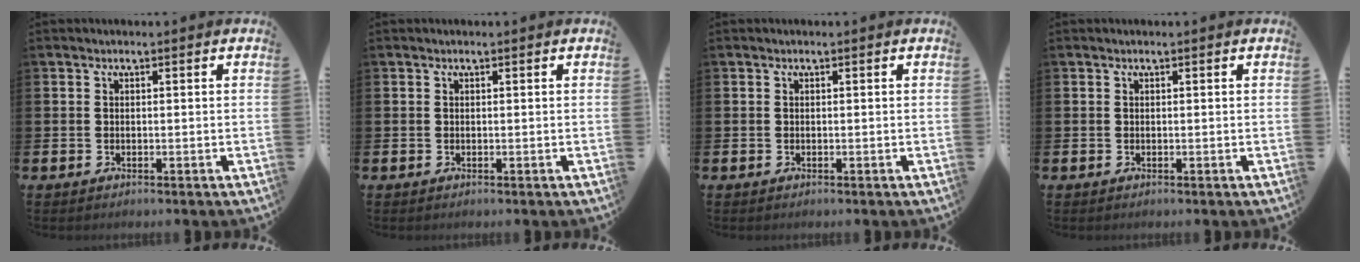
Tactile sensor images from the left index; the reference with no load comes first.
{"total": 0.0}
{"total": 0.0}
{"total": 0.0}